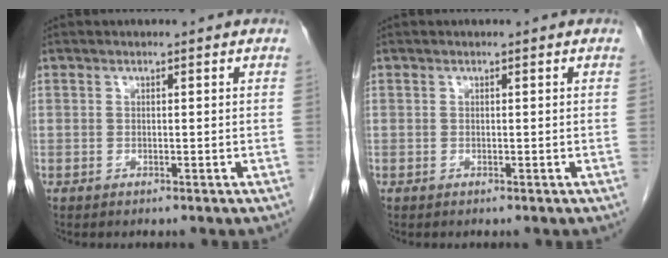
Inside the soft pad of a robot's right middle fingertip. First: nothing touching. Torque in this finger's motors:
{"motor_torque": [0.00, 0.00, 0.00, 0.00]}